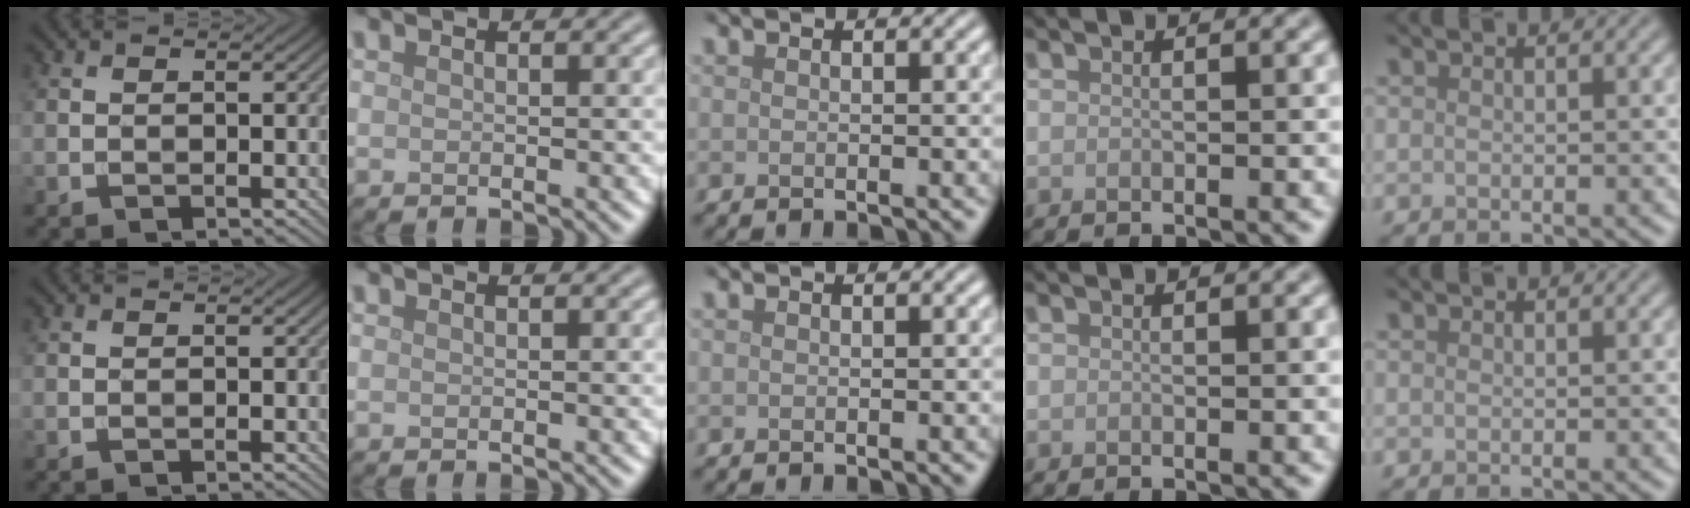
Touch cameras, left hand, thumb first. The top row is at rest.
{}